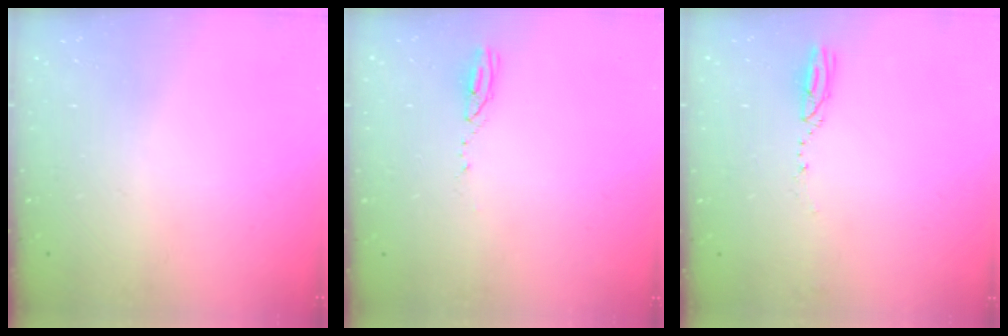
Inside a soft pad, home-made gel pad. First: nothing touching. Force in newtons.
{"total": 3.7, "press": 3.7, "slide": 0.4}
{"total": 2.9, "press": 2.9, "slide": 0.4}